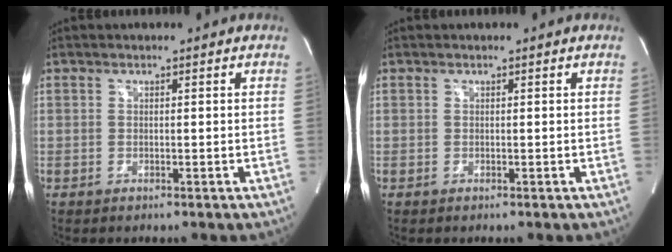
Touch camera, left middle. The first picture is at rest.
{"total": 0.0}